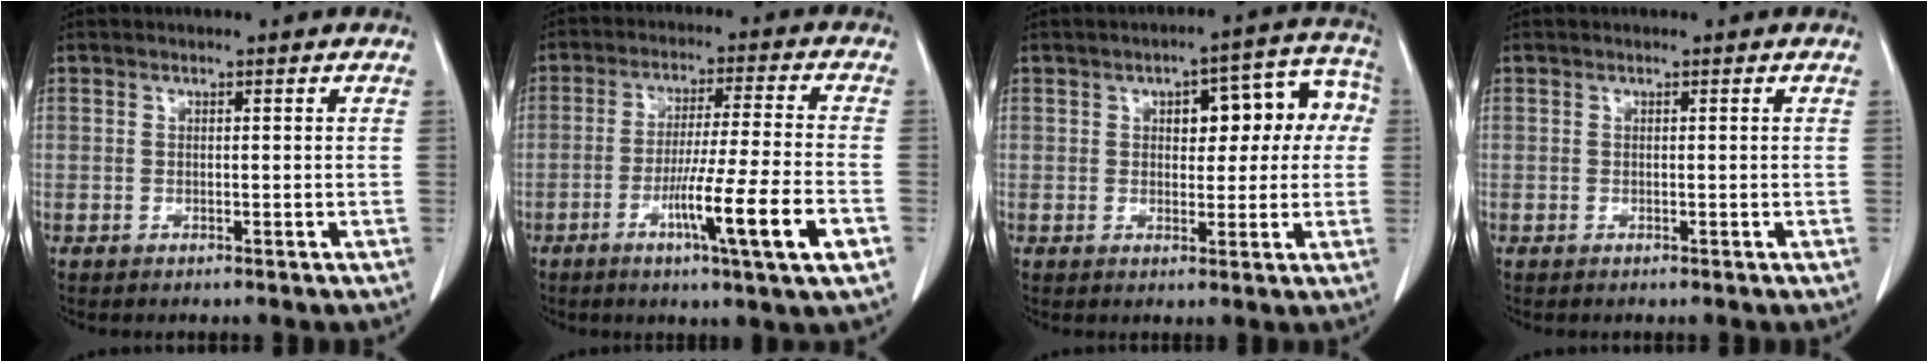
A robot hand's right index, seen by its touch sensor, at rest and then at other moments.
{"total": 12.6, "force": [-5.0, -1.0, 11.5], "torque": [-0.199, -0.018, -0.083]}
{"total": 9.7, "force": [1.7, 4.4, 8.5], "torque": [-0.091, 0.045, 0.020]}
{"total": 0.0}